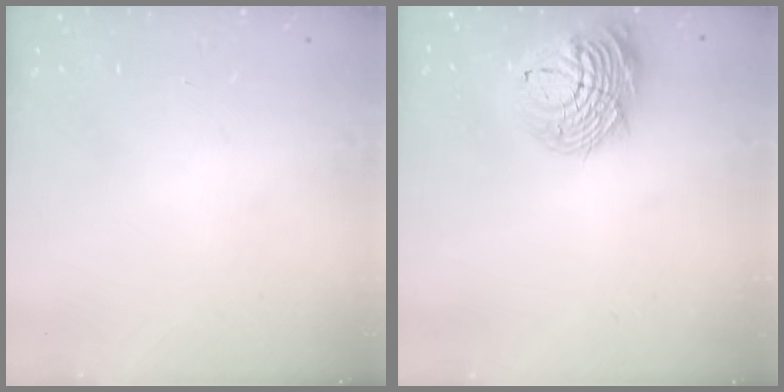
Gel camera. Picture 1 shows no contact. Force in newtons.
{"total": 15.0, "press": 14.9, "slide": 1.5}